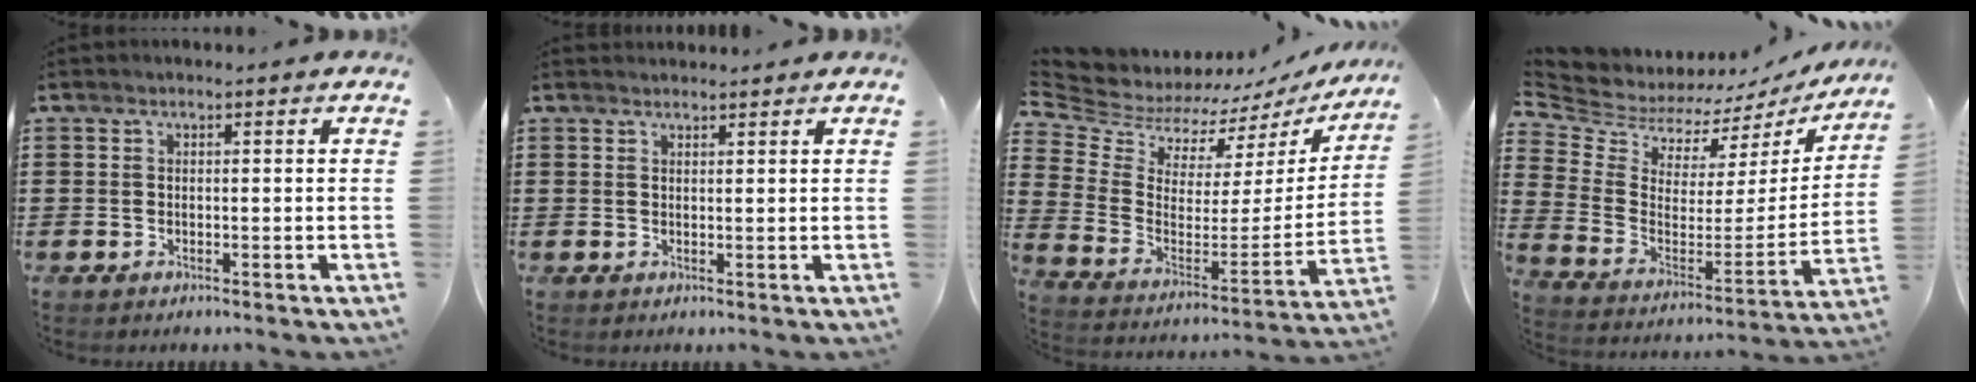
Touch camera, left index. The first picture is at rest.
{"total": 1.3, "force": [1.3, 0.2, 0.1], "torque": [-0.004, 0.000, 0.026]}
{"total": 6.2, "force": [5.9, 2.0, 0.2], "torque": [-0.048, -0.059, 0.101]}
{"total": 5.6, "force": [5.2, 2.0, 0.6], "torque": [-0.050, -0.054, 0.090]}